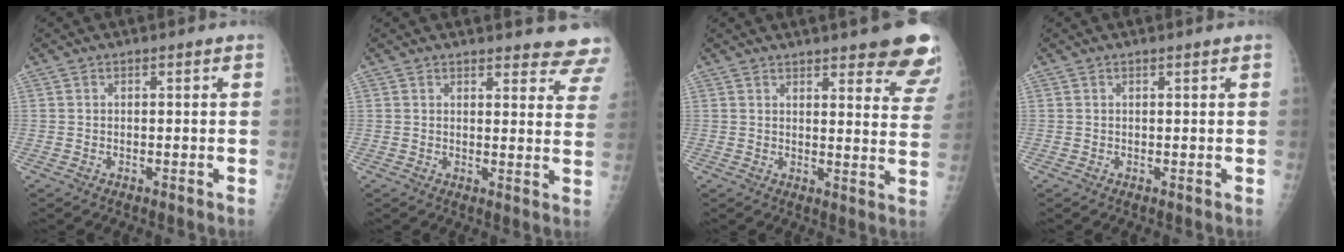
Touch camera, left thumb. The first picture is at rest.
{"total": 11.7, "force": [11.1, 2.4, 2.6], "torque": [0.015, -0.072, 0.100]}
{"total": 16.2, "force": [12.4, 3.8, 9.7], "torque": [-0.091, -0.061, 0.135]}
{"total": 0.9, "force": [0.7, -0.1, 0.5], "torque": [-0.009, 0.000, 0.013]}